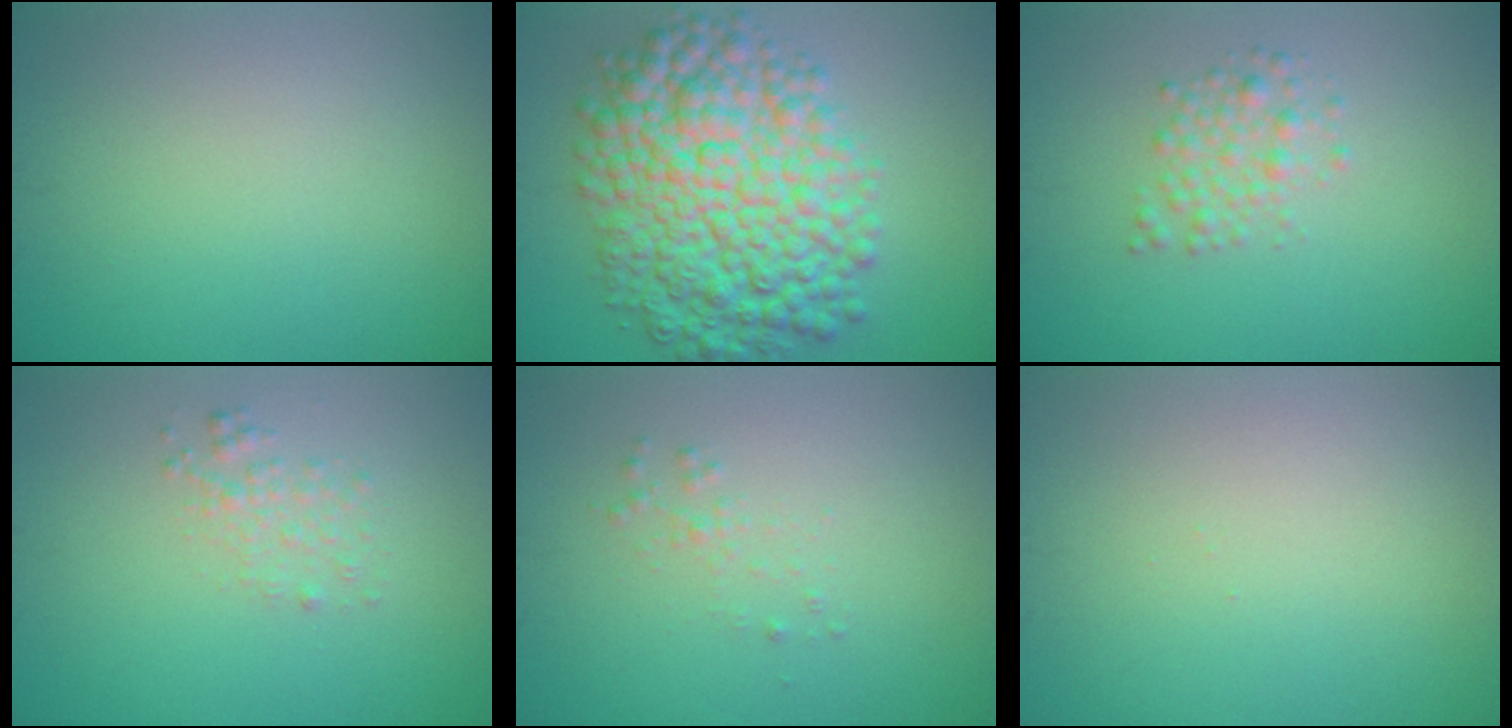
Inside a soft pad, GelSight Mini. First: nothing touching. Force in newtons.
{"total": 11.3, "press": 11.3, "slide": 0.1}
{"total": 2.2, "press": 2.2, "slide": 0.0}
{"total": 1.5, "press": 1.5, "slide": 0.0}
{"total": 0.9, "press": 0.9, "slide": 0.0}
{"total": 0.0}